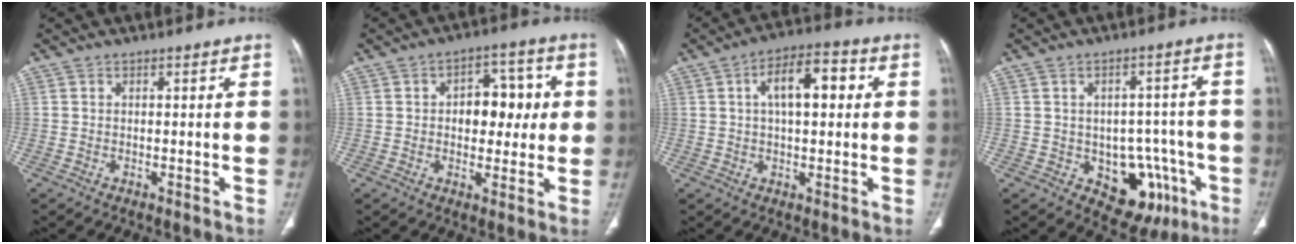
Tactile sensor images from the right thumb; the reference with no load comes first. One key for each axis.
{"total": 9.8, "fx": 1.0, "fy": 6.3, "fz": 7.3, "tx": -0.056, "ty": 0.017, "tz": 0.015}
{"total": 10.0, "fx": 2.2, "fy": 4.8, "fz": 8.5, "tx": -0.124, "ty": 0.021, "tz": 0.028}
{"total": 11.9, "fx": -4.4, "fy": 8.2, "fz": 7.4, "tx": -0.047, "ty": 0.031, "tz": -0.043}